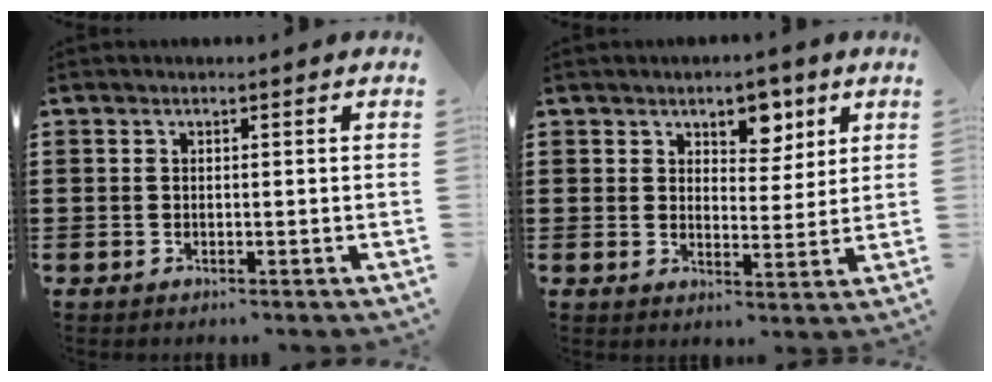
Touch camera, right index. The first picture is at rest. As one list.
[{"total": 5.0, "force": [3.6, 2.9, 1.8], "torque": [-0.029, -0.005, 0.059]}]